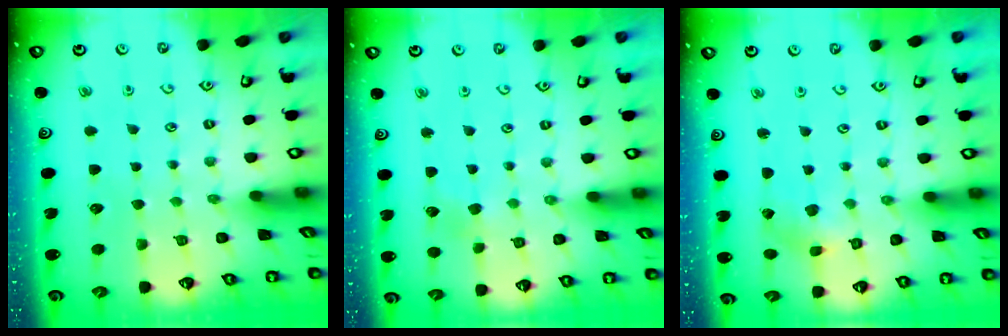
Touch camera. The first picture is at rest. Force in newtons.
{"total": 3.8, "press": 3.8, "slide": 0.4}
{"total": 1.4, "press": 1.4, "slide": 0.2}